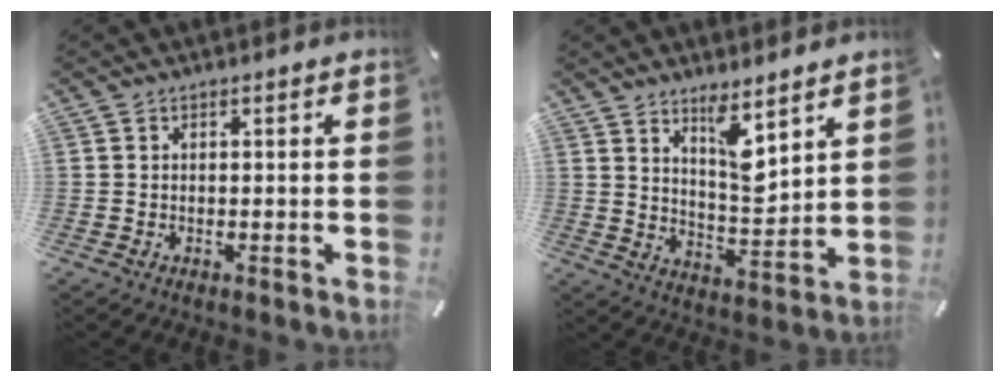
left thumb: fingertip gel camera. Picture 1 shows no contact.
{"total": 8.8, "force": [6.4, 3.1, 5.3], "torque": [-0.076, -0.051, 0.108]}